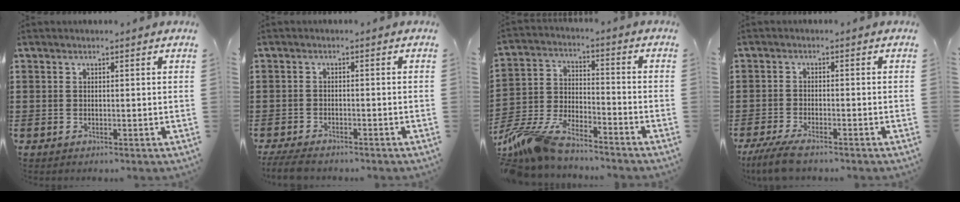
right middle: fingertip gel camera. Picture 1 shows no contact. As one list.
[{"total": 2.7, "force": [-2.5, 0.4, 0.9], "torque": [-0.031, -0.003, -0.055]}, {"total": 9.4, "force": [-8.8, 1.4, 3.1], "torque": [-0.082, 0.004, -0.180]}, {"total": 4.1, "force": [-3.4, 0.4, 2.1], "torque": [-0.056, -0.011, -0.070]}]